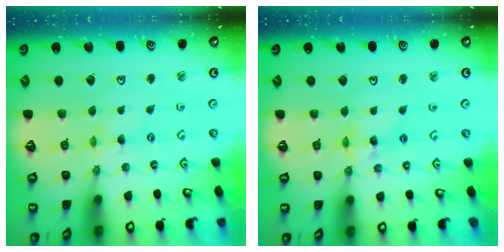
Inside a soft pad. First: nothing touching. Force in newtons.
{"total": 6.4, "press": 6.4, "slide": 0.5}